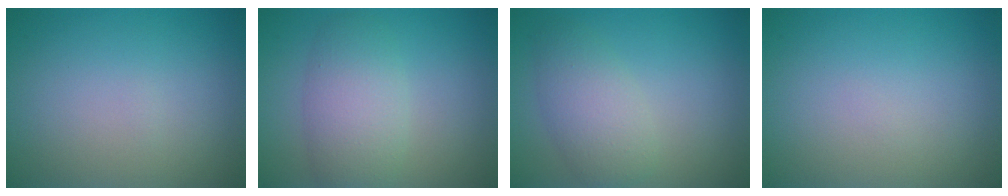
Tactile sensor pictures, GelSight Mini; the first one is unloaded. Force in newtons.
{"total": 4.5, "press": 4.5, "slide": 0.2}
{"total": 3.6, "press": 3.6, "slide": 0.1}
{"total": 0.0}